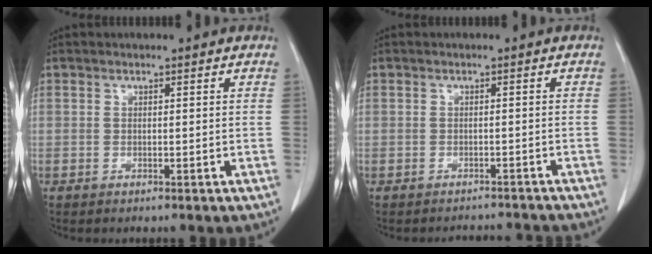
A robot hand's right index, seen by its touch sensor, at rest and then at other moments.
{"total": 3.6, "force": [-3.3, 1.4, -0.6], "torque": [0.009, 0.012, -0.044]}